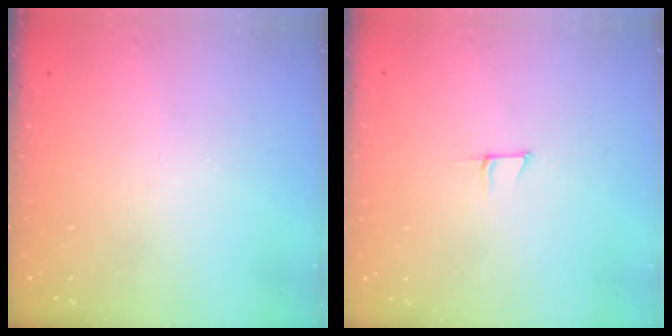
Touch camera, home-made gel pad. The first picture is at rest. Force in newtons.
{"total": 5.5, "press": 5.4, "slide": 0.8}